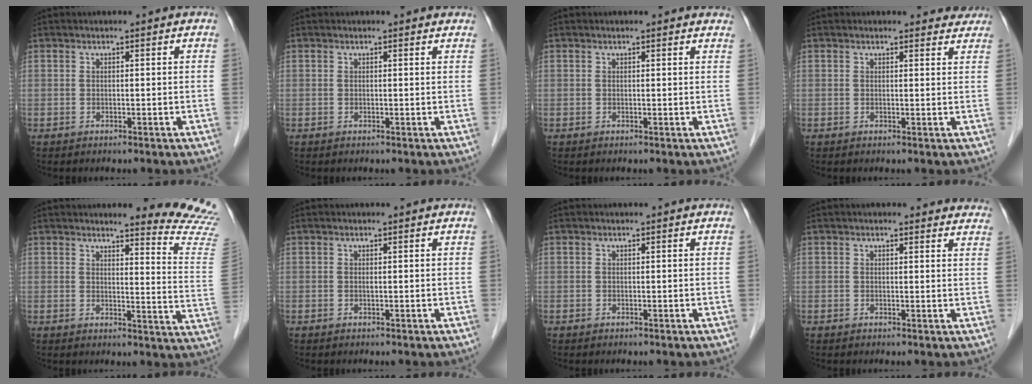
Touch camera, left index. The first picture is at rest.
{"total": 1.3, "force": [1.3, 0.4, 0.3], "torque": [-0.015, 0.002, 0.007]}
{"total": 2.7, "force": [2.5, 0.5, 0.8], "torque": [-0.013, 0.006, 0.014]}
{"total": 4.0, "force": [3.7, 1.3, 0.2], "torque": [0.010, -0.004, 0.024]}
{"total": 13.5, "force": [13.2, -0.8, 2.3], "torque": [-0.009, -0.131, 0.119]}
{"total": 0.0}
{"total": 0.0}
{"total": 7.3, "force": [6.7, 2.1, 1.8], "torque": [0.003, 0.009, 0.052]}